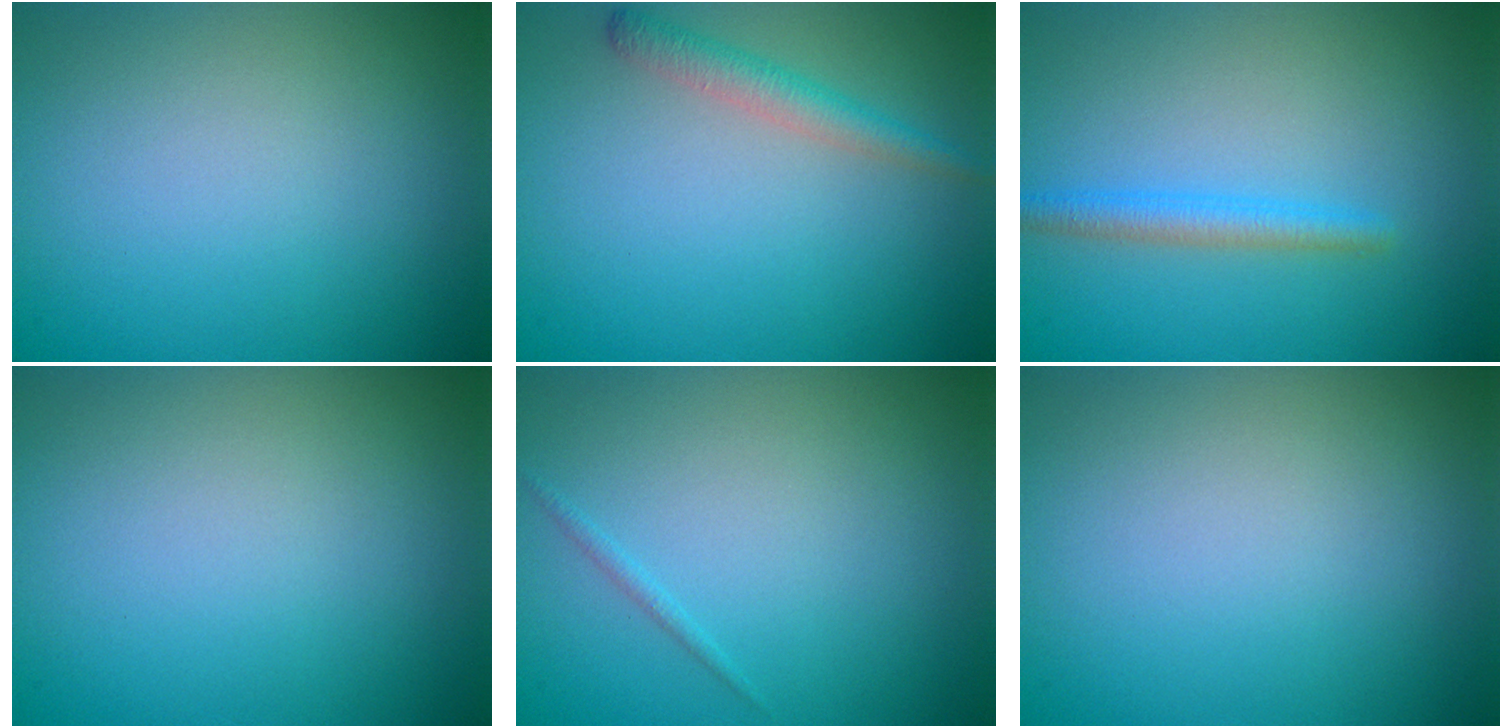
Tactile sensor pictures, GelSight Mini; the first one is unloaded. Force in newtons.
{"total": 2.2, "press": 2.2, "slide": 0.1}
{"total": 2.2, "press": 2.1, "slide": 0.1}
{"total": 0.0}
{"total": 0.6, "press": 0.6, "slide": 0.0}
{"total": 0.0}